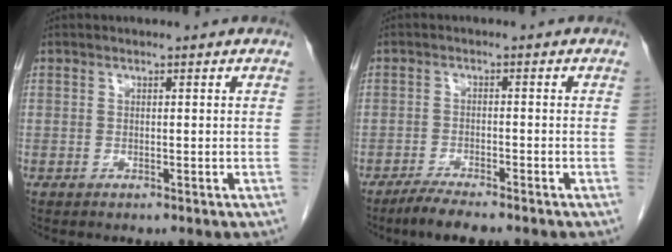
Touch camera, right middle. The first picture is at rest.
{"total": 4.6, "force": [-3.8, 0.4, 2.5], "torque": [-0.047, -0.010, -0.065]}